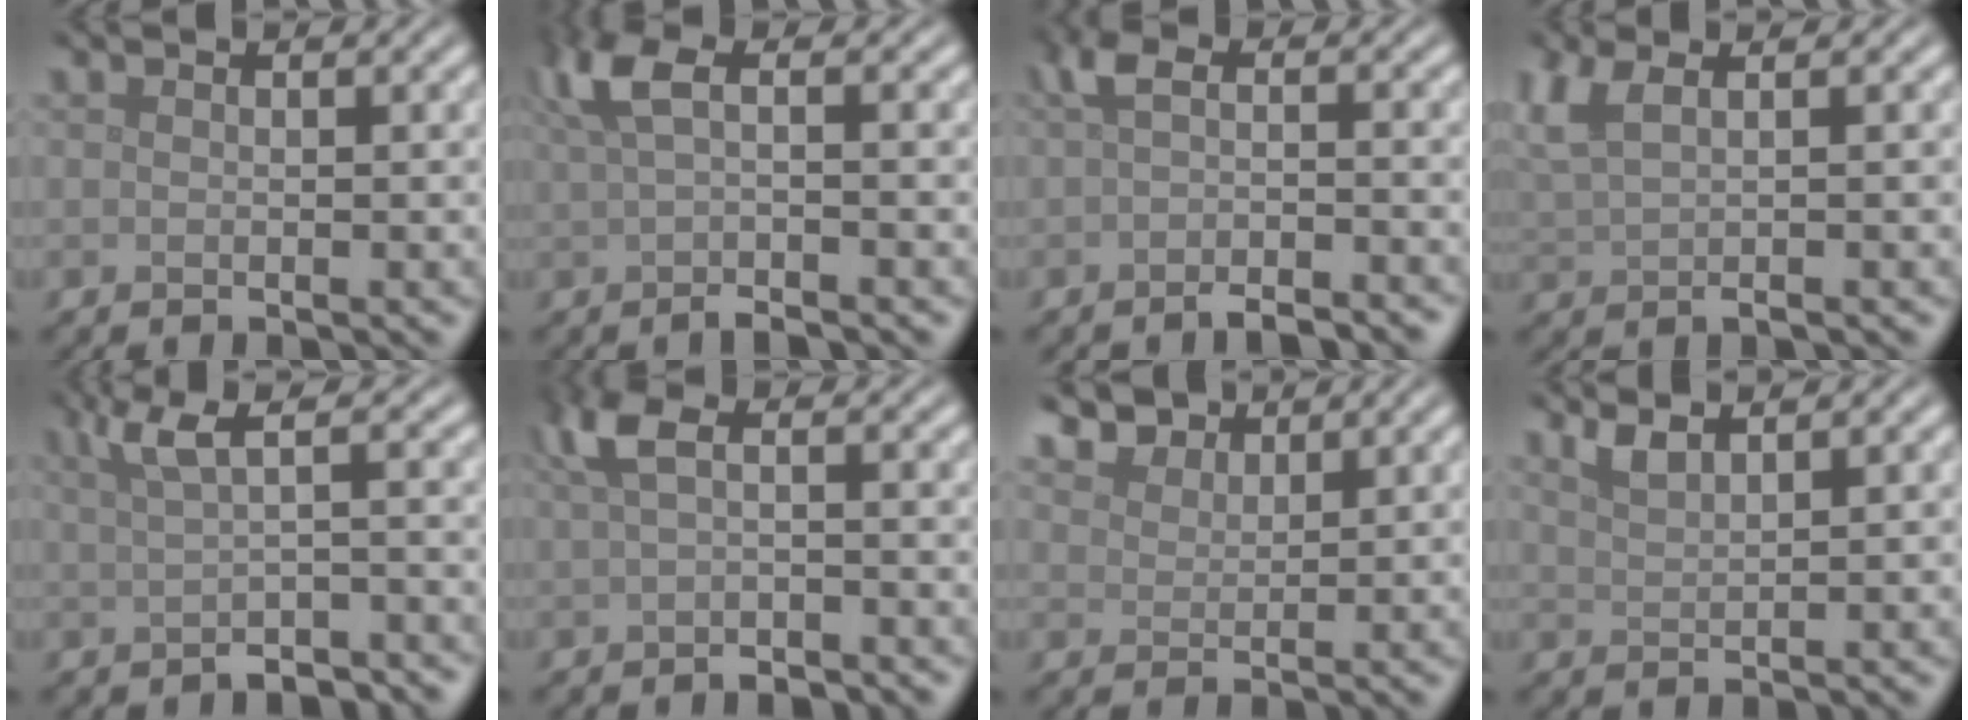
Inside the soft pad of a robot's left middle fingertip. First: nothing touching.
{"total": 4.2, "force": [0.4, 1.2, 4.0], "torque": [-0.075, 0.006, 0.005]}
{"total": 3.6, "force": [-1.7, 1.0, 3.0], "torque": [-0.054, -0.009, -0.031]}
{"total": 3.6, "force": [1.5, 1.3, 3.0], "torque": [-0.056, 0.006, 0.028]}
{"total": 3.6, "force": [0.5, 1.2, 3.4], "torque": [-0.052, 0.005, 0.005]}
{"total": 3.3, "force": [0.0, 1.4, 3.0], "torque": [-0.063, 0.002, -0.002]}
{"total": 3.6, "force": [3.2, 1.5, 0.7], "torque": [-0.026, -0.014, 0.070]}
{"total": 1.7, "force": [1.4, 0.4, 0.8], "torque": [-0.014, 0.002, 0.028]}